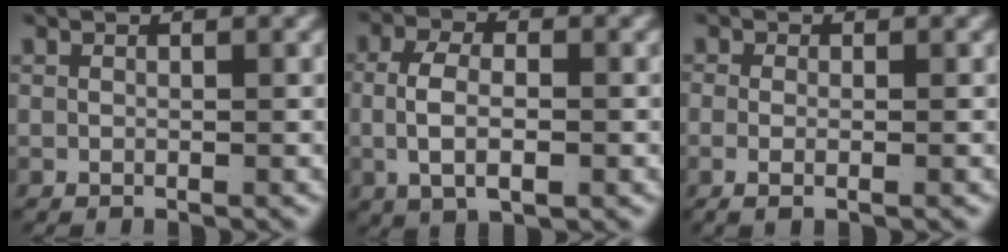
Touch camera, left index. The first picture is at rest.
{"total": 4.3, "force": [-0.4, 2.1, 3.8], "torque": [-0.078, -0.009, 0.001]}
{"total": 1.4, "force": [-0.7, 0.1, 1.2], "torque": [-0.035, -0.013, -0.006]}